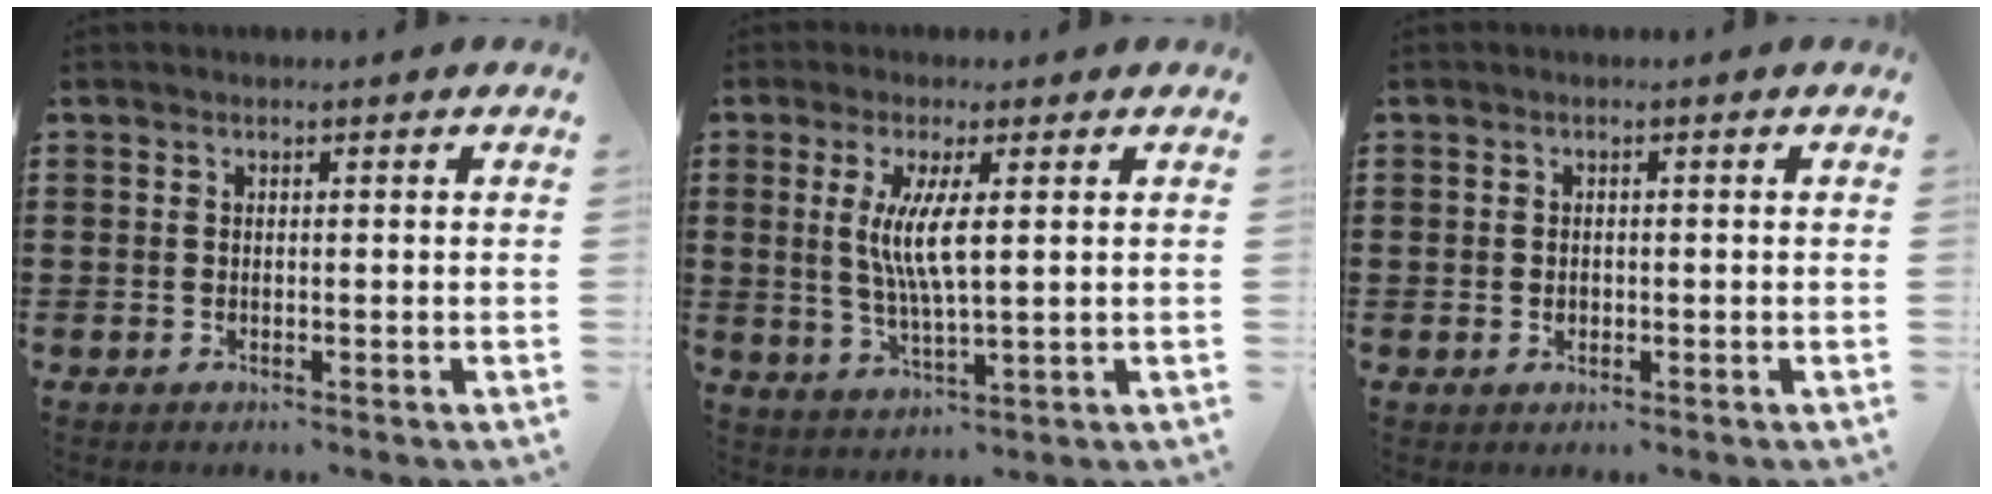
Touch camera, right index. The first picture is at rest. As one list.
[{"total": 6.7, "force": [1.3, 1.0, 6.5], "torque": [-0.134, -0.006, 0.017]}, {"total": 0.8, "force": [-0.1, 0.7, 0.4], "torque": [-0.010, 0.004, -0.004]}]